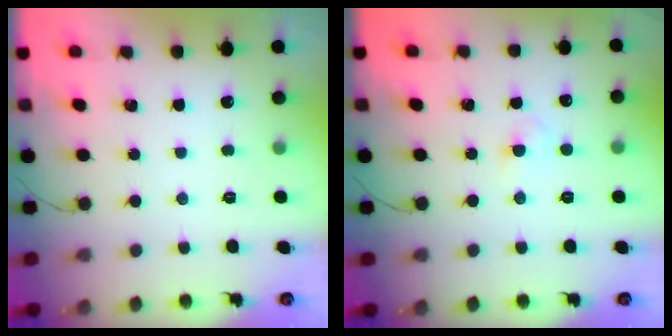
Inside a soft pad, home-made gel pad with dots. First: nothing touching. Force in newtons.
{"total": 2.5, "press": 2.3, "slide": 1.0}